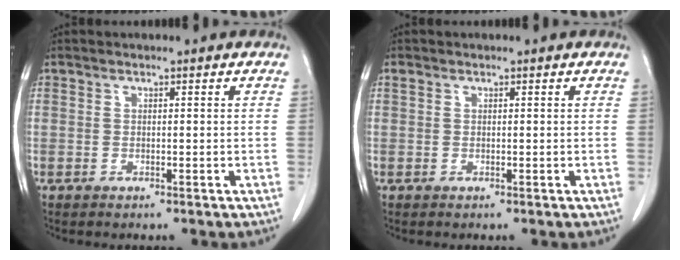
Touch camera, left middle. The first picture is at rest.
{"total": 0.0}